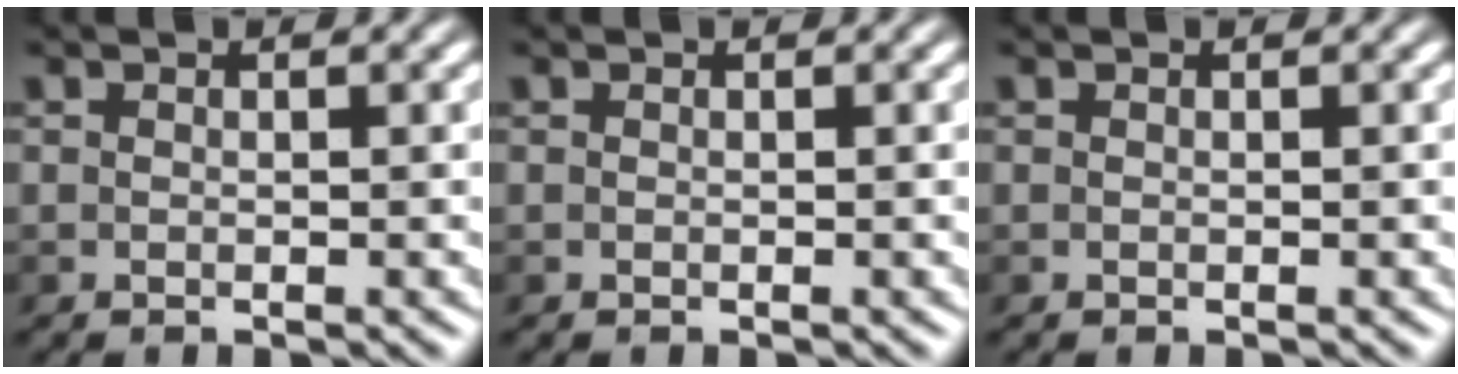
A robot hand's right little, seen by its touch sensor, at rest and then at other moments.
{"total": 0.0}
{"total": 0.0}